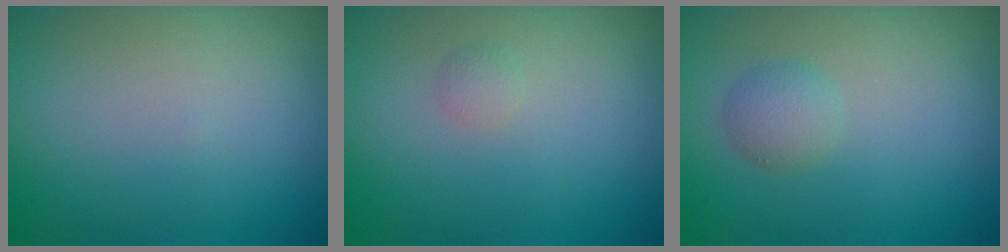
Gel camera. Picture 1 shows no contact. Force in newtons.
{"total": 0.7, "press": 0.7, "slide": 0.0}
{"total": 1.8, "press": 1.8, "slide": 0.1}